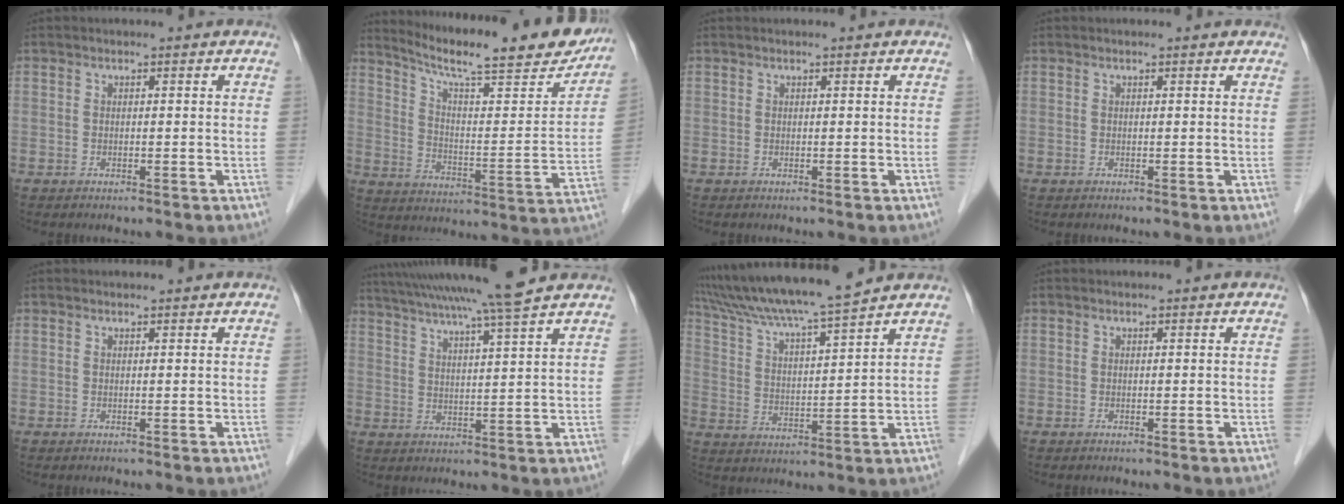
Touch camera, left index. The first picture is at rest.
{"total": 23.8, "force": [20.5, 3.1, 11.6], "torque": [-0.178, -0.033, 0.281]}
{"total": 0.6, "force": [0.6, 0.0, 0.3], "torque": [-0.003, 0.008, 0.011]}
{"total": 1.3, "force": [1.2, 0.3, 0.4], "torque": [-0.014, 0.009, 0.010]}
{"total": 1.1, "force": [1.1, 0.0, 0.2], "torque": [-0.009, 0.008, 0.015]}
{"total": 15.7, "force": [13.6, -1.6, 7.6], "torque": [-0.137, 0.001, 0.199]}
{"total": 14.8, "force": [13.0, -1.0, 6.9], "torque": [-0.130, 0.016, 0.220]}
{"total": 0.0}